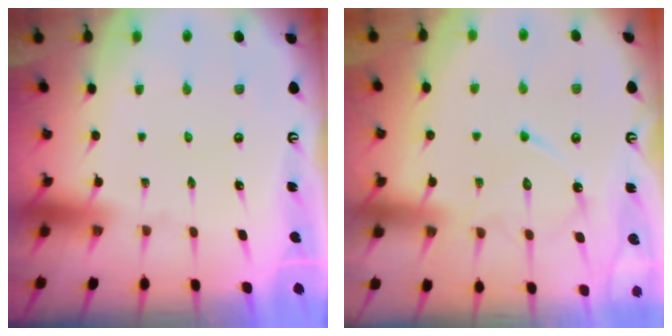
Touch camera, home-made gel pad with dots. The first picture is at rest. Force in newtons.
{"total": 12.0, "press": 12.0, "slide": 0.9}